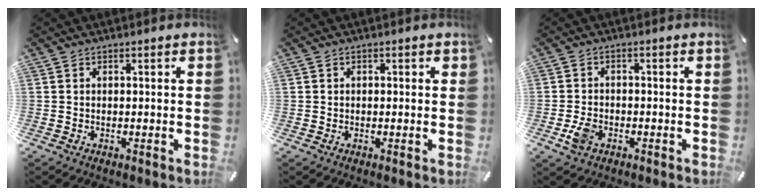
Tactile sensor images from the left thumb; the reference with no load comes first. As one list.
[{"total": 0.6, "force": [0.0, 0.6, 0.1], "torque": [-0.002, 0.005, -0.002]}, {"total": 4.2, "force": [-1.7, 3.1, 2.4], "torque": [-0.059, 0.002, -0.034]}]